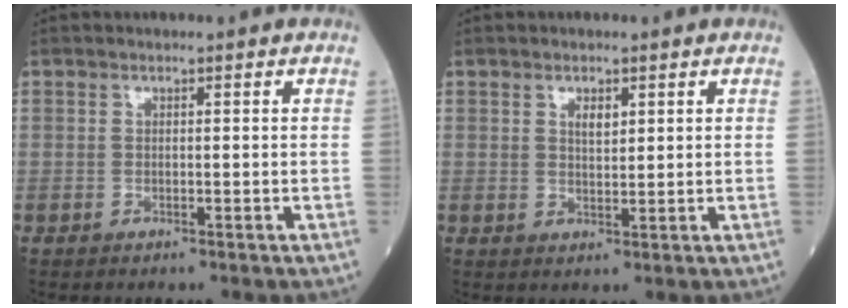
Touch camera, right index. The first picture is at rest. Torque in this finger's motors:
{"motor_torque": [0.13, -0.02, 0.07, 0.04]}